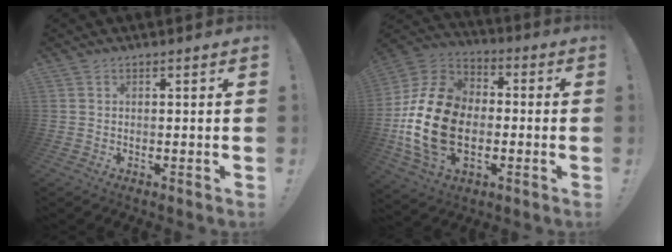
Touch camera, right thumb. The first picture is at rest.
{"total": 23.0, "force": [-3.3, 16.1, 16.2], "torque": [-0.313, 0.030, -0.045]}